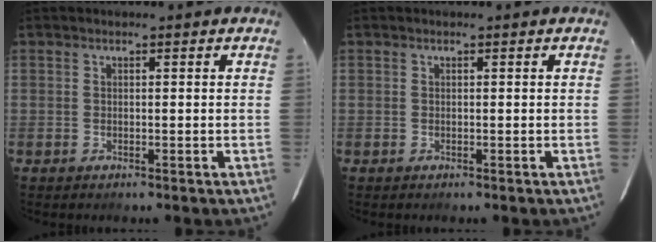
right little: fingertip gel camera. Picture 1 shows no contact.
{"total": 0.0}